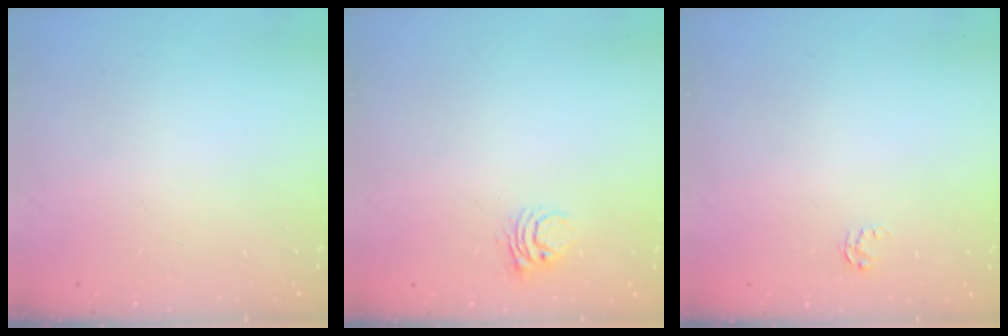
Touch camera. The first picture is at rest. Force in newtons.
{"total": 5.0, "press": 5.0, "slide": 0.4}
{"total": 2.6, "press": 2.6, "slide": 0.4}